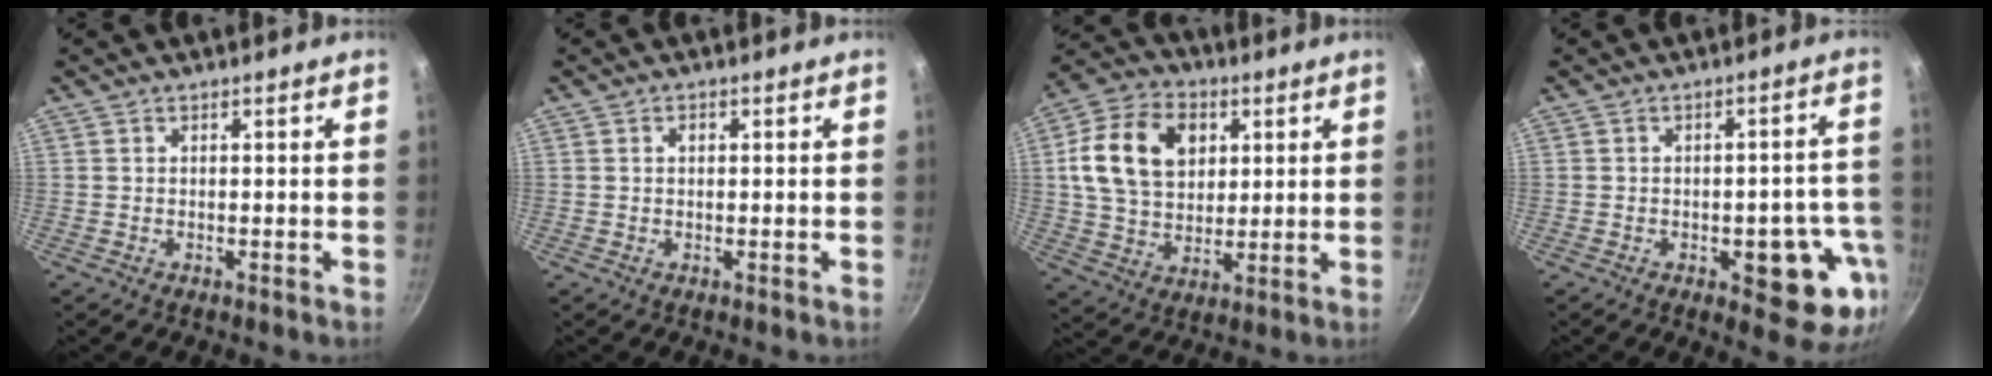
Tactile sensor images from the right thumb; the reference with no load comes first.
{"total": 1.4, "force": [0.3, 1.0, 1.0], "torque": [-0.013, 0.004, 0.003]}
{"total": 17.0, "force": [4.4, 12.3, 10.9], "torque": [-0.178, 0.001, 0.070]}
{"total": 12.0, "force": [-4.1, 5.5, 9.8], "torque": [-0.064, 0.018, -0.051]}